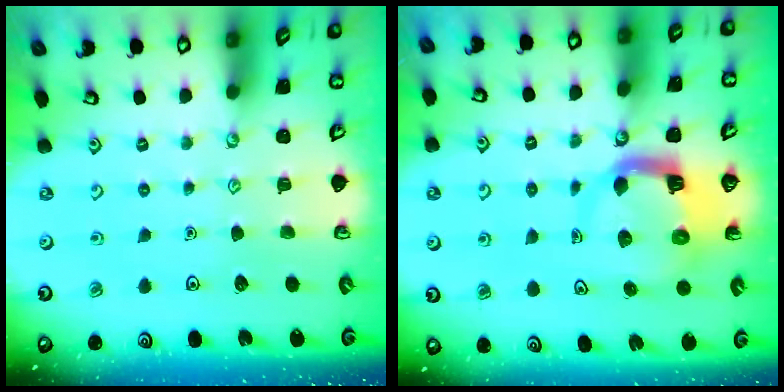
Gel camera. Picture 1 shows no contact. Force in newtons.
{"total": 6.4, "press": 6.4, "slide": 0.7}